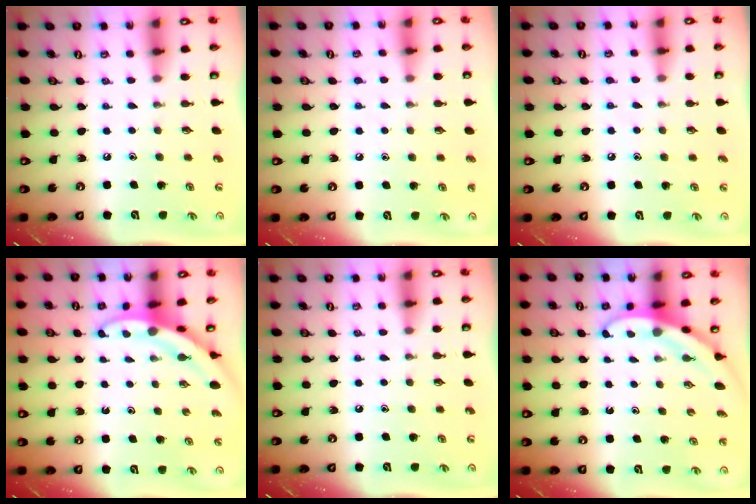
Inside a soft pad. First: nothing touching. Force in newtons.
{"total": 3.5, "press": 3.5, "slide": 0.4}
{"total": 4.0, "press": 4.0, "slide": 0.5}
{"total": 3.3, "press": 3.3, "slide": 0.2}
{"total": 0.0}
{"total": 3.2, "press": 3.2, "slide": 0.1}